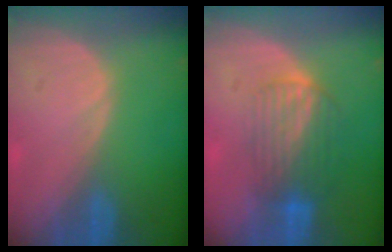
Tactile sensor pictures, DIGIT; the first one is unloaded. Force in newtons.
{"total": 6.7, "press": 6.1, "slide": 2.8}